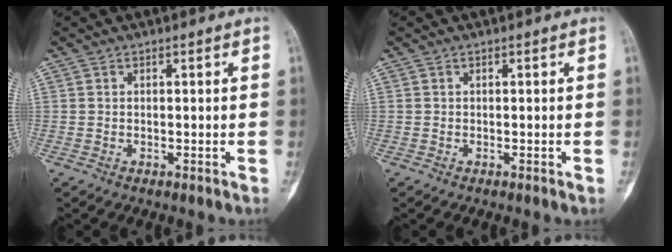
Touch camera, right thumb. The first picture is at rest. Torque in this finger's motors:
{"motor_torque": [-0.25, 0.26, -0.32, 0.19, -0.02]}